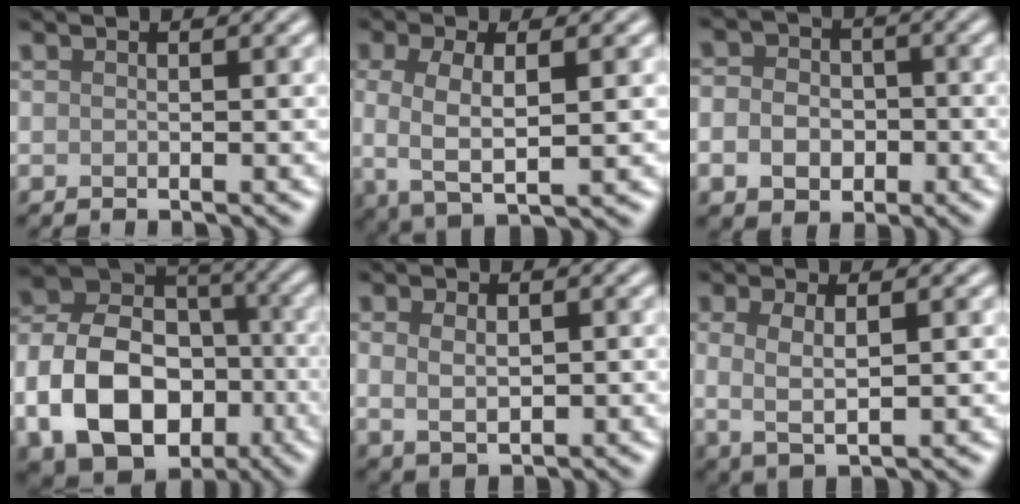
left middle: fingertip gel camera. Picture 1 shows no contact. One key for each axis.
{"total": 4.7, "fx": -0.1, "fy": 1.7, "fz": 4.4, "tx": -0.087, "ty": -0.003, "tz": -0.002}
{"total": 5.1, "fx": -1.1, "fy": 4.2, "fz": 2.7, "tx": -0.035, "ty": -0.003, "tz": -0.033}
{"total": 13.3, "fx": -4.4, "fy": 9.7, "fz": 8.0, "tx": -0.158, "ty": -0.006, "tz": -0.079}
{"total": 2.8, "fx": 0.2, "fy": 1.8, "fz": 2.2, "tx": -0.037, "ty": -0.003, "tz": 0.010}
{"total": 3.1, "fx": 0.3, "fy": 1.0, "fz": 2.9, "tx": -0.058, "ty": -0.004, "tz": 0.007}